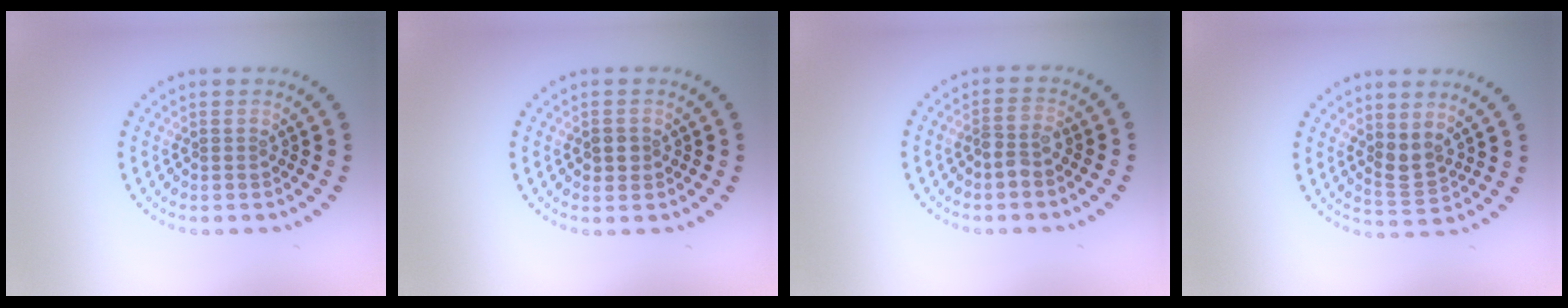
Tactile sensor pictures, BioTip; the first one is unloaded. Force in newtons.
{"total": 1.5, "press": 1.4, "slide": 0.4}
{"total": 1.7, "press": 1.6, "slide": 0.6}
{"total": 1.9, "press": 1.6, "slide": 1.0}